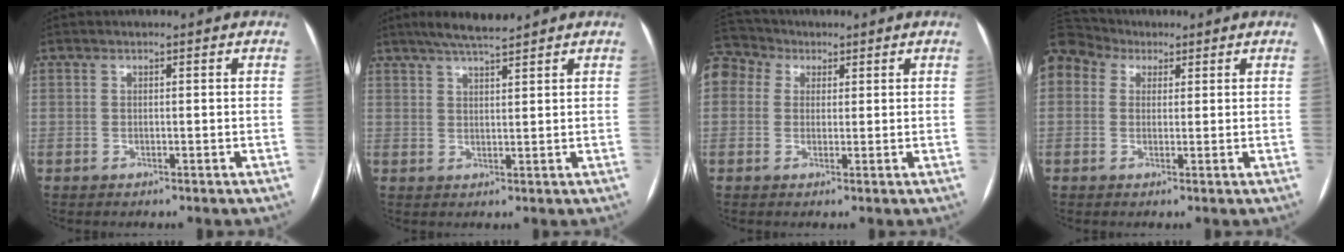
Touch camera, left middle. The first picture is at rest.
{"total": 5.4, "force": [4.6, 0.0, 2.8], "torque": [-0.052, 0.013, 0.083]}
{"total": 9.6, "force": [4.5, 7.6, 3.7], "torque": [-0.104, 0.053, 0.086]}
{"total": 10.4, "force": [5.8, 7.7, 3.9], "torque": [-0.107, 0.064, 0.110]}